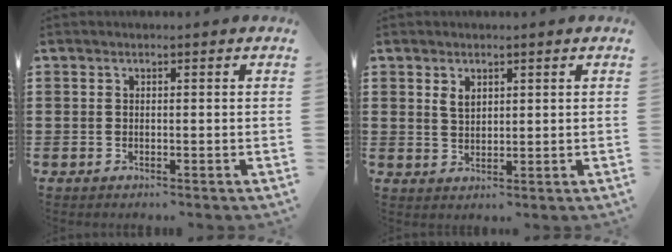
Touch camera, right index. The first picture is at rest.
{"total": 2.2, "force": [1.2, 1.3, 1.2], "torque": [-0.028, 0.004, 0.022]}